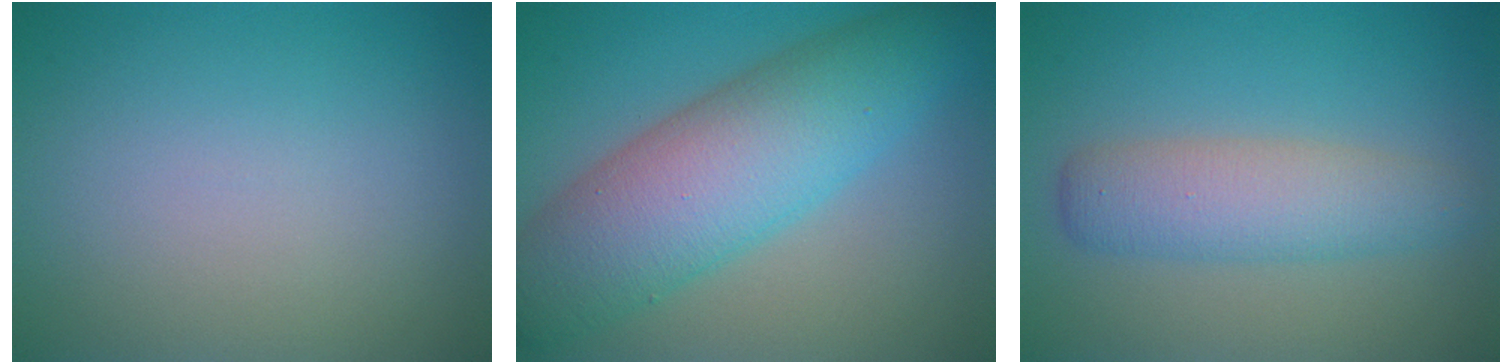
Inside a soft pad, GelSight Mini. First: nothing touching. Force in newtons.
{"total": 9.5, "press": 9.5, "slide": 0.1}
{"total": 4.4, "press": 4.3, "slide": 0.1}